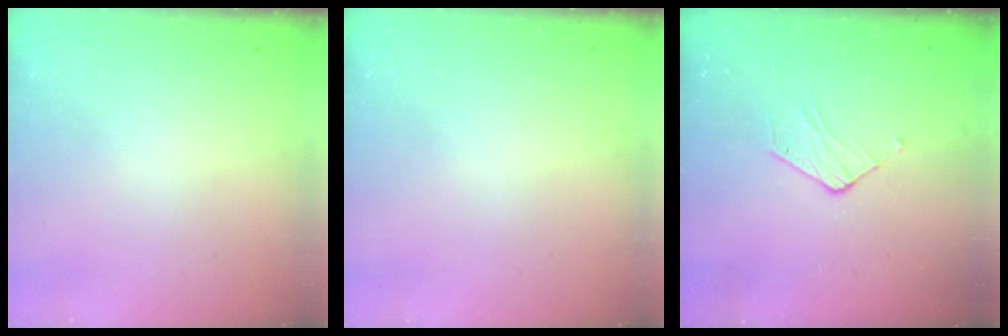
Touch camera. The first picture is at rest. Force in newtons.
{"total": 0.0}
{"total": 4.4, "press": 4.4, "slide": 0.3}